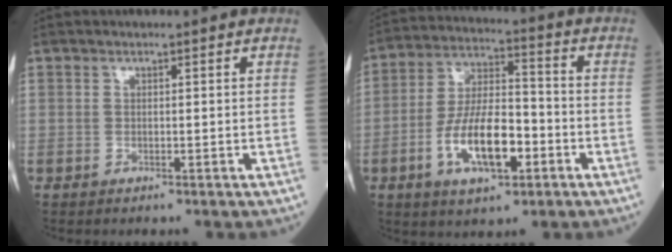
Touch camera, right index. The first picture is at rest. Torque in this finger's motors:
{"motor_torque": [0.64, -0.38, 0.84, 0.21]}